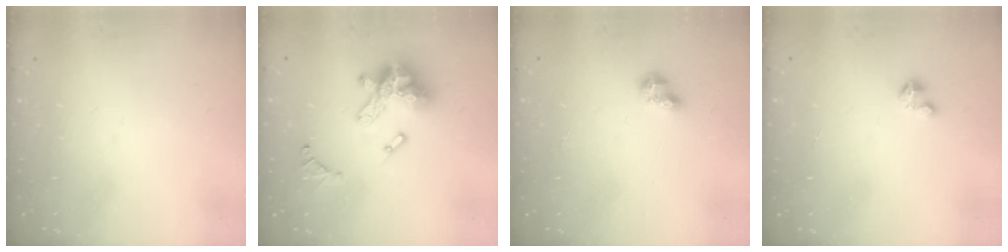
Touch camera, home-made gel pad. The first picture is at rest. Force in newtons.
{"total": 15.9, "press": 15.8, "slide": 2.0}
{"total": 4.0, "press": 3.9, "slide": 0.5}
{"total": 1.2, "press": 1.2, "slide": 0.2}